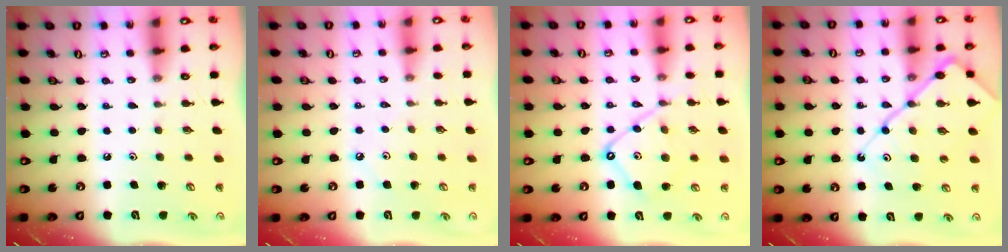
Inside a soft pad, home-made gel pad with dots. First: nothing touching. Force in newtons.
{"total": 1.7, "press": 1.7, "slide": 0.3}
{"total": 12.5, "press": 12.5, "slide": 1.1}
{"total": 13.0, "press": 12.9, "slide": 1.3}